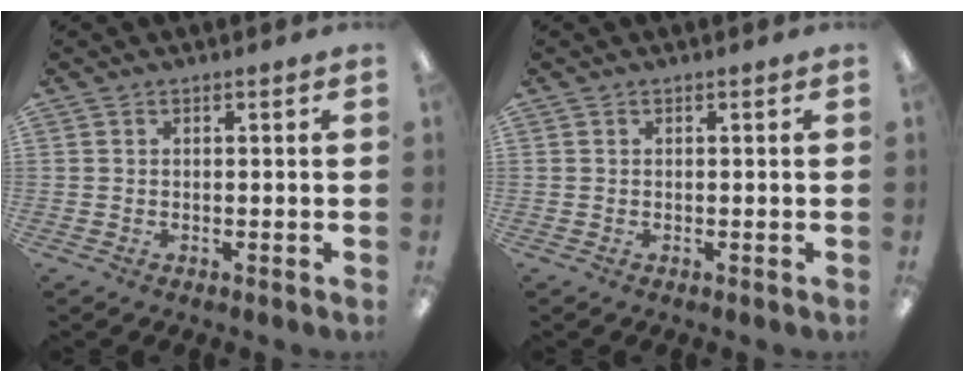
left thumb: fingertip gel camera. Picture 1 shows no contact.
{"total": 0.0}